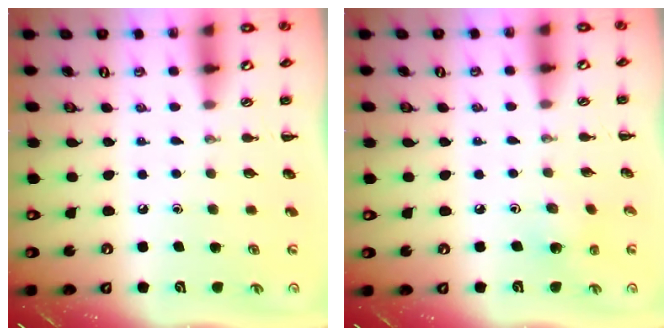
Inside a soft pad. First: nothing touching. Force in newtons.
{"total": 2.9, "press": 2.7, "slide": 0.9}